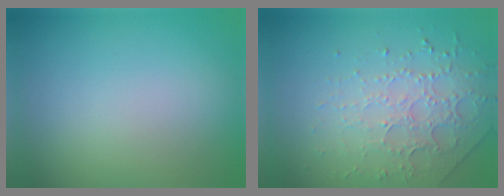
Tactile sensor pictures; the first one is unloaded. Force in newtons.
{"total": 4.5, "press": 3.1, "slide": 3.2}